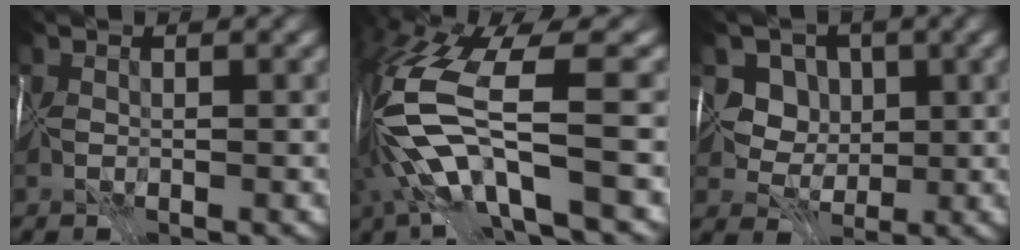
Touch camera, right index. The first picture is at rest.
{"total": 11.5, "force": [-1.4, 3.8, 10.8], "torque": [-0.233, 0.005, -0.018]}
{"total": 5.1, "force": [2.1, 4.3, 1.7], "torque": [-0.009, 0.008, 0.025]}